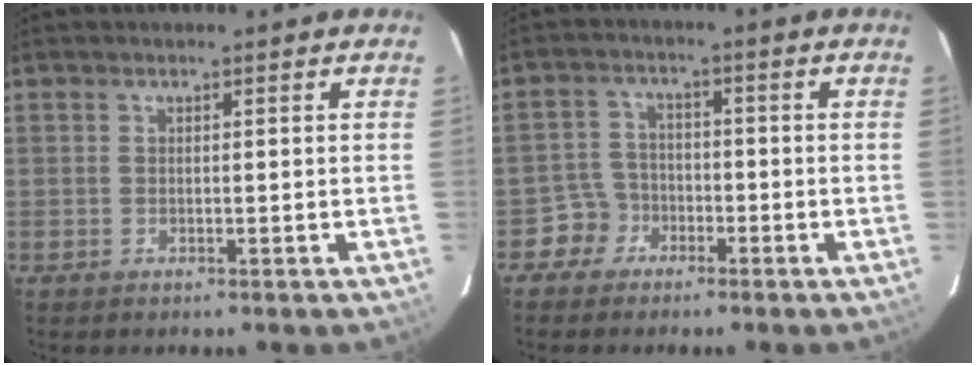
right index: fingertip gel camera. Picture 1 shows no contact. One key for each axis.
{"total": 4.5, "fx": -2.7, "fy": 3.6, "fz": -0.4, "tx": 0.003, "ty": 0.022, "tz": -0.052}